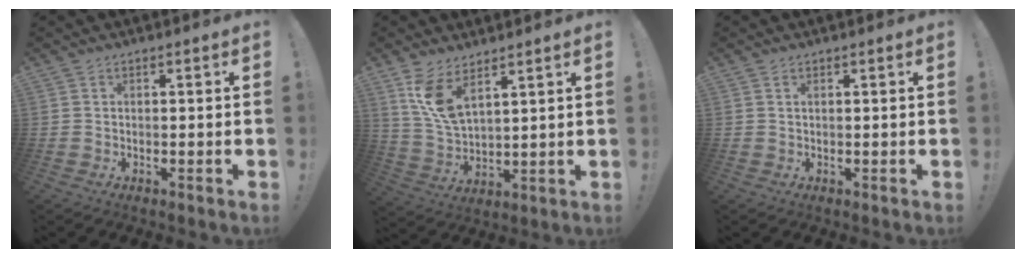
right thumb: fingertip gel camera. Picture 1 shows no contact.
{"total": 9.7, "force": [6.4, 3.7, 6.2], "torque": [-0.124, -0.033, 0.120]}
{"total": 0.7, "force": [0.3, 0.0, 0.6], "torque": [-0.017, 0.003, 0.007]}